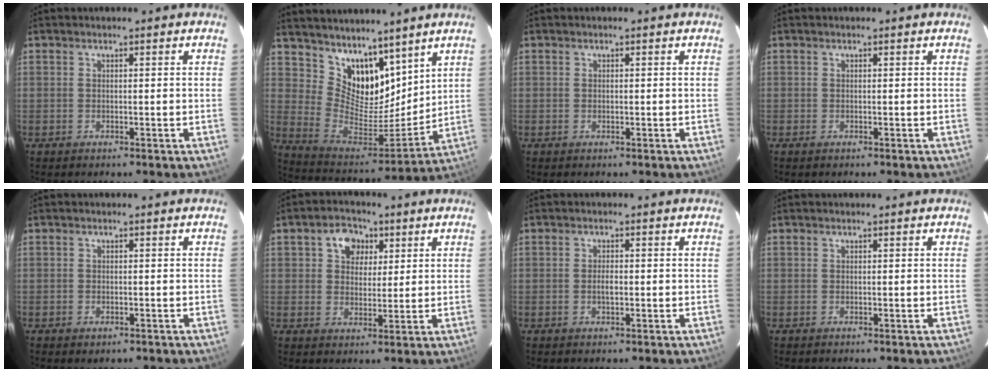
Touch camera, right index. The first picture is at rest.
{"total": 15.0, "force": [10.9, 8.0, 6.5], "torque": [-0.134, -0.008, 0.212]}
{"total": 0.0}
{"total": 0.0}
{"total": 1.7, "force": [-1.0, 1.1, 0.8], "torque": [-0.013, -0.004, -0.014]}
{"total": 6.5, "force": [2.7, 5.1, 3.0], "torque": [-0.046, 0.015, 0.045]}
{"total": 1.7, "force": [-0.3, 0.8, 1.5], "torque": [-0.027, 0.000, -0.007]}
{"total": 0.0}